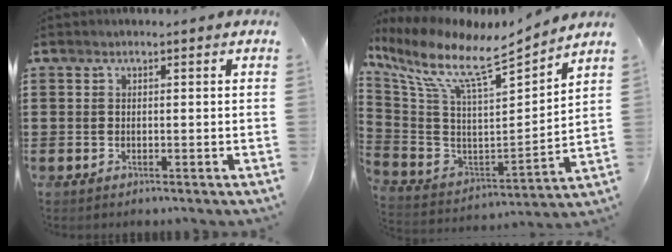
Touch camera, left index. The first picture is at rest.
{"total": 9.2, "force": [6.9, 1.3, 6.0], "torque": [-0.143, -0.057, 0.109]}